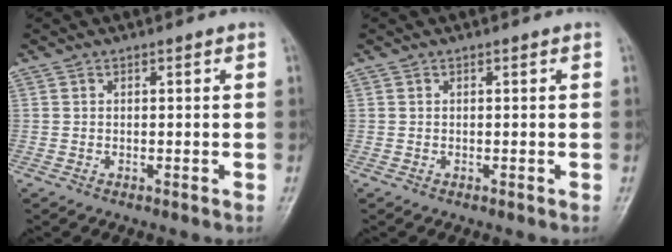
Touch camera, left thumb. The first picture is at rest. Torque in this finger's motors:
{"motor_torque": [-0.10, 0.11, -0.11, 0.05, 0.00]}